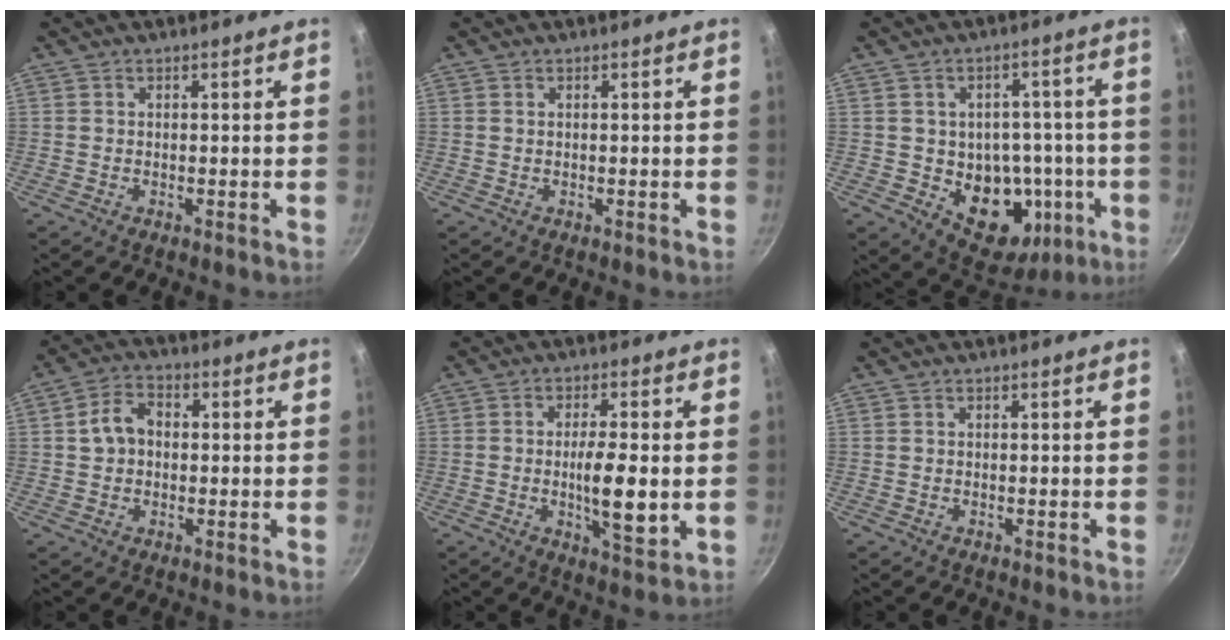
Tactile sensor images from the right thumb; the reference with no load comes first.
{"total": 0.0}
{"total": 15.2, "force": [-3.1, 11.8, 9.2], "torque": [-0.077, 0.012, -0.025]}
{"total": 6.2, "force": [0.3, 4.8, 4.0], "torque": [-0.055, 0.018, -0.003]}
{"total": 9.1, "force": [-1.0, 2.6, 8.7], "torque": [-0.149, -0.005, -0.015]}
{"total": 0.0}